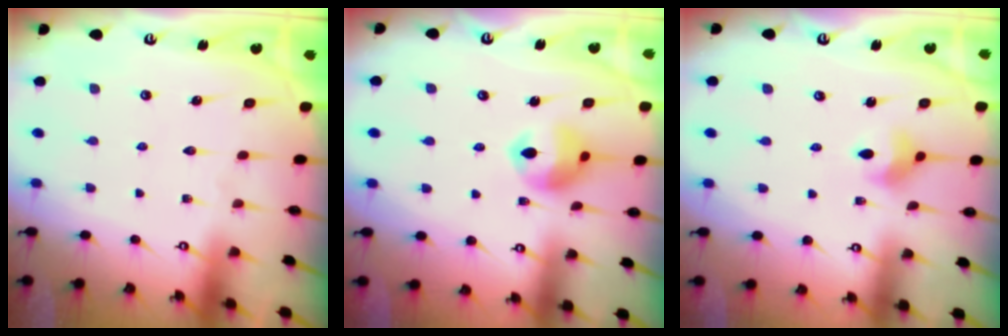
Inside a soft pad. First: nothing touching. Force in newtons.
{"total": 11.9, "press": 11.8, "slide": 1.6}
{"total": 6.1, "press": 5.9, "slide": 1.8}